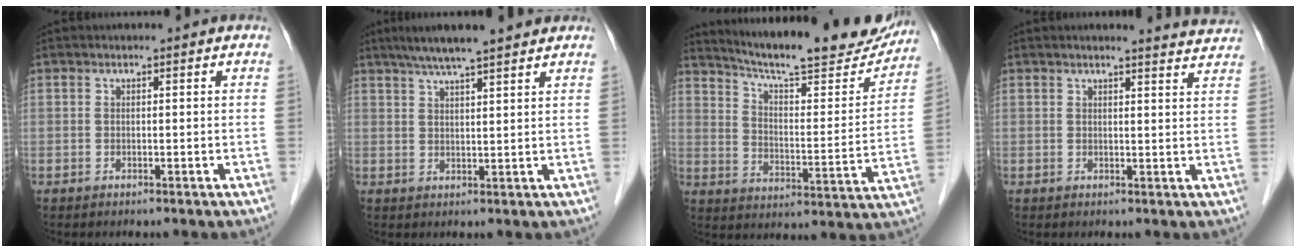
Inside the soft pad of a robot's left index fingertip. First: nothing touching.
{"total": 8.9, "force": [7.3, 0.3, 5.2], "torque": [-0.082, 0.030, 0.109]}
{"total": 22.8, "force": [20.6, 3.0, 9.2], "torque": [-0.141, -0.036, 0.282]}
{"total": 5.2, "force": [5.1, -0.4, 0.9], "torque": [-0.017, -0.014, 0.043]}